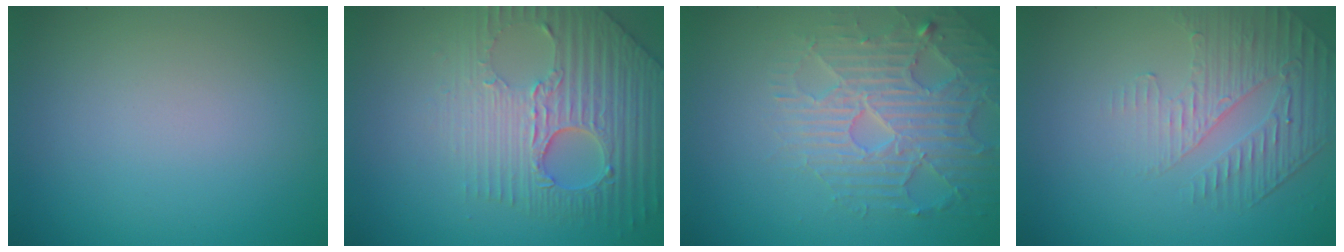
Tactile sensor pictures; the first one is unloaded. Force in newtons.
{"total": 5.4, "press": 4.8, "slide": 2.4}
{"total": 4.4, "press": 4.3, "slide": 0.8}
{"total": 2.2, "press": 1.7, "slide": 1.4}